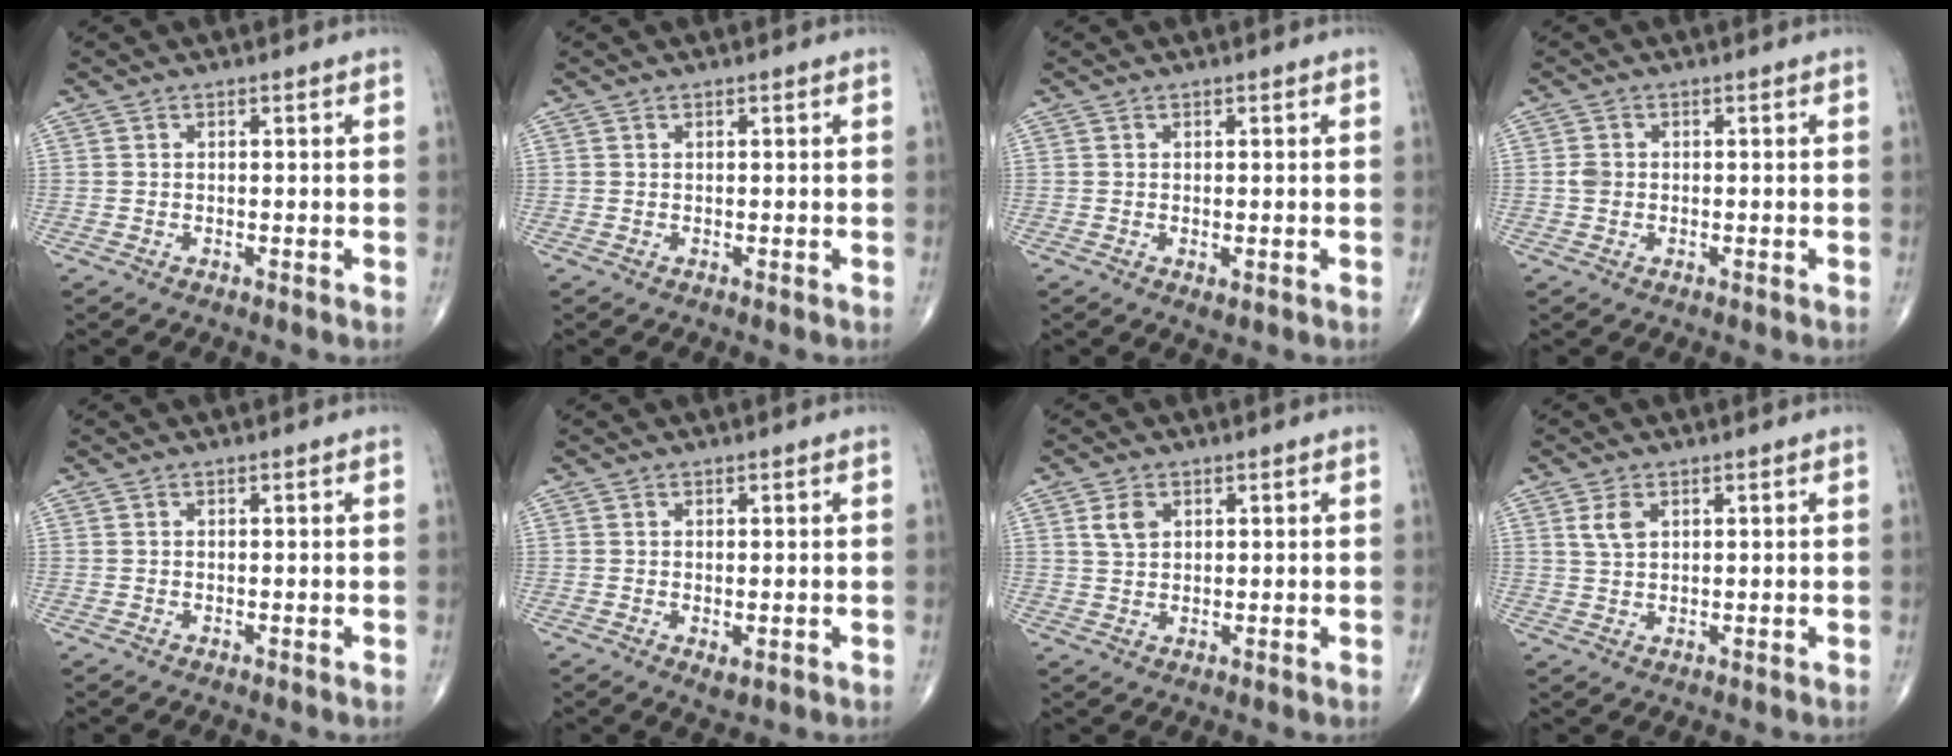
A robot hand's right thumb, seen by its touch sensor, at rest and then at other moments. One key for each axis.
{"total": 0.0}
{"total": 1.1, "fx": -0.2, "fy": 0.6, "fz": 1.0, "tx": -0.014, "ty": -0.004, "tz": -0.002}
{"total": 1.7, "fx": 0.0, "fy": 1.5, "fz": 0.9, "tx": -0.014, "ty": 0.005, "tz": -0.001}
{"total": 0.0}
{"total": 1.8, "fx": -0.4, "fy": 0.9, "fz": 1.5, "tx": -0.022, "ty": -0.005, "tz": -0.002}
{"total": 3.3, "fx": 1.3, "fy": 2.2, "fz": 2.1, "tx": -0.034, "ty": -0.002, "tz": 0.029}
{"total": 3.1, "fx": 1.3, "fy": 1.8, "fz": 2.1, "tx": -0.039, "ty": -0.002, "tz": 0.030}